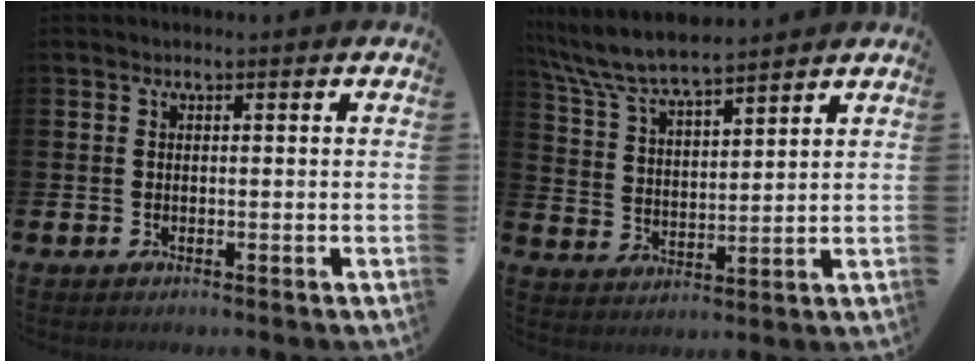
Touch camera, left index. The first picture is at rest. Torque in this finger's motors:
{"motor_torque": [0.89, -0.78, 0.95, 0.12]}